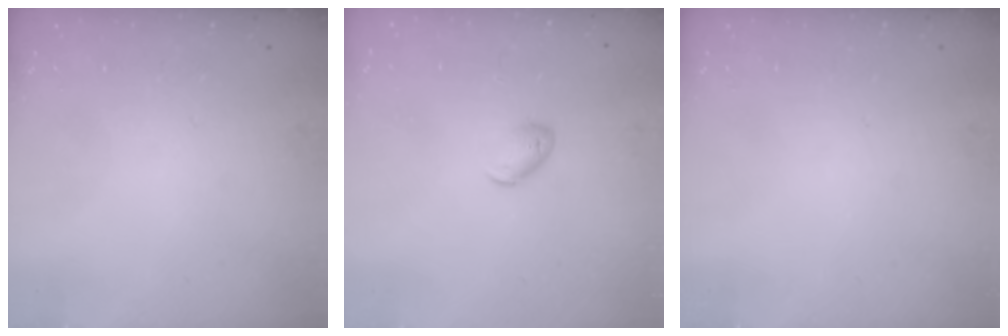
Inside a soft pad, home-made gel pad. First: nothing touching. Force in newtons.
{"total": 5.3, "press": 5.2, "slide": 0.9}
{"total": 0.0}